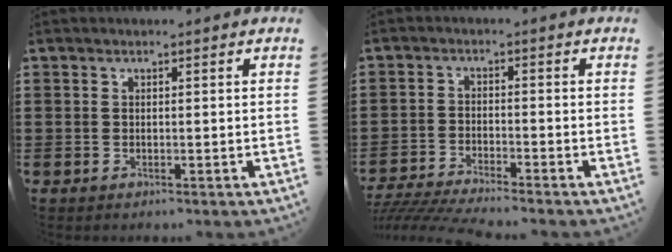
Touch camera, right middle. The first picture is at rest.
{"total": 4.3, "force": [-4.1, -0.1, 1.2], "torque": [-0.033, -0.012, -0.086]}